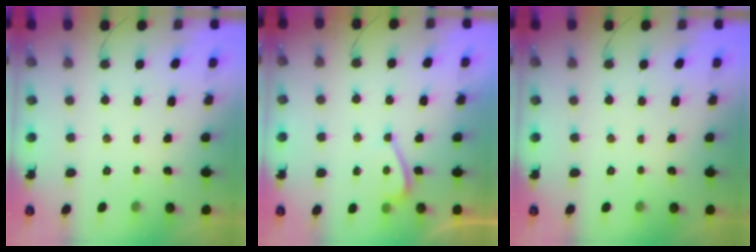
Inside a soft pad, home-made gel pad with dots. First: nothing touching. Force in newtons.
{"total": 4.3, "press": 3.7, "slide": 2.2}
{"total": 0.0}